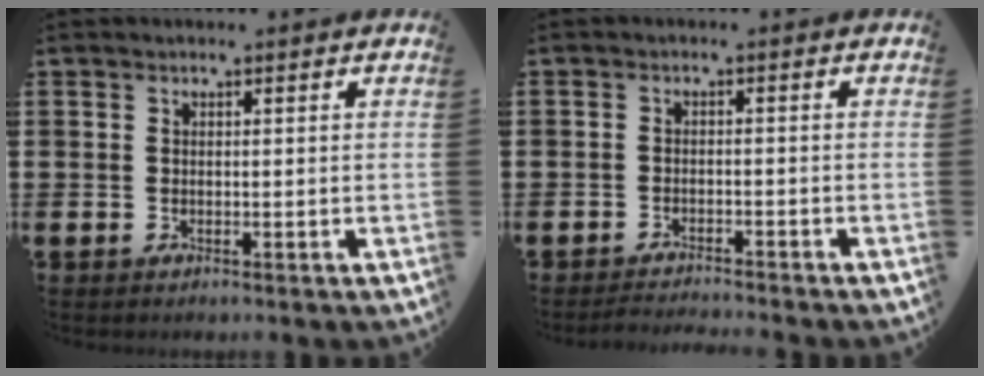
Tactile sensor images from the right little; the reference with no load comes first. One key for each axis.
{"total": 1.6, "fx": -1.6, "fy": -0.2, "fz": 0.3, "tx": -0.006, "ty": 0.004, "tz": -0.031}